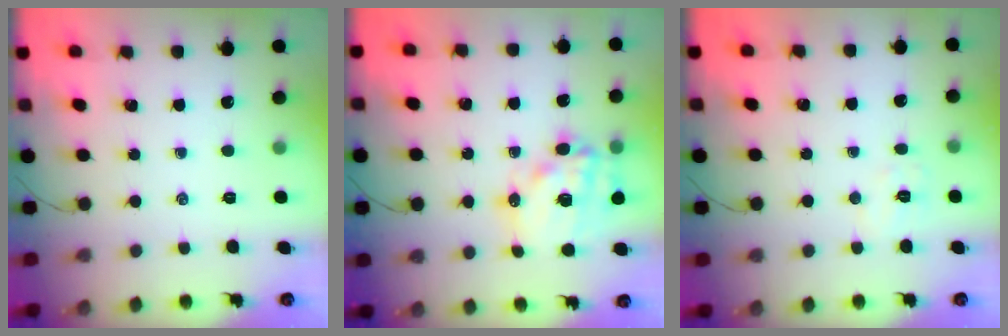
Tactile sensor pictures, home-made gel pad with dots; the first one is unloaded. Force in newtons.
{"total": 15.6, "press": 15.2, "slide": 3.4}
{"total": 5.4, "press": 5.2, "slide": 1.1}